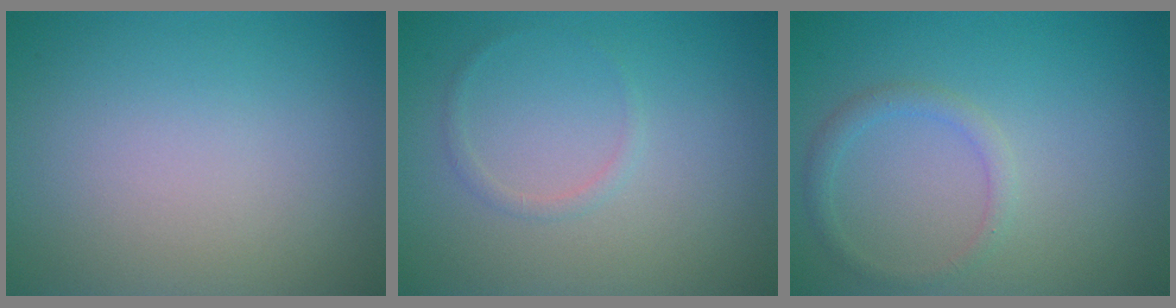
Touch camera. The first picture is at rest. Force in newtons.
{"total": 0.8, "press": 0.8, "slide": 0.0}
{"total": 1.5, "press": 1.5, "slide": 0.1}